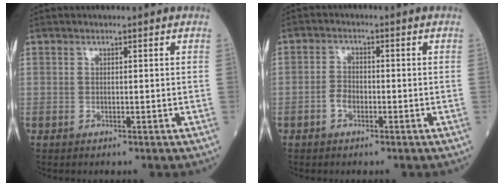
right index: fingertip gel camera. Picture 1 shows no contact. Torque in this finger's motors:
{"motor_torque": [0.41, -0.19, 0.26, 0.01]}